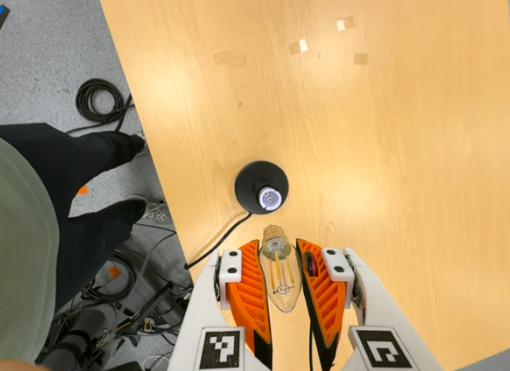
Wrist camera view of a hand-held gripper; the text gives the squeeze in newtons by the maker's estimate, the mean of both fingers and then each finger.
{"total": 20.5, "left": 23.1, "right": 17.8}